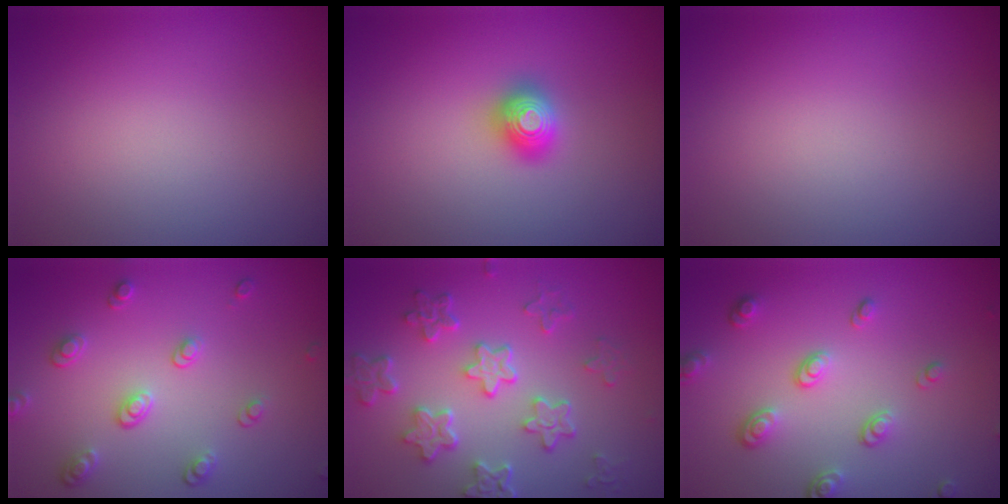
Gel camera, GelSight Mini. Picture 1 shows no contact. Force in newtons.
{"total": 2.0, "press": 2.0, "slide": 0.1}
{"total": 0.0}
{"total": 2.8, "press": 2.5, "slide": 1.1}
{"total": 5.7, "press": 4.4, "slide": 3.7}
{"total": 3.3, "press": 2.6, "slide": 2.0}